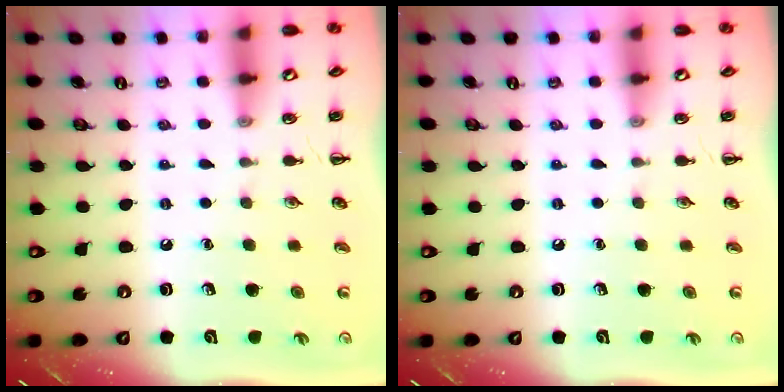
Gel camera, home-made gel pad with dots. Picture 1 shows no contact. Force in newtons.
{"total": 0.0}